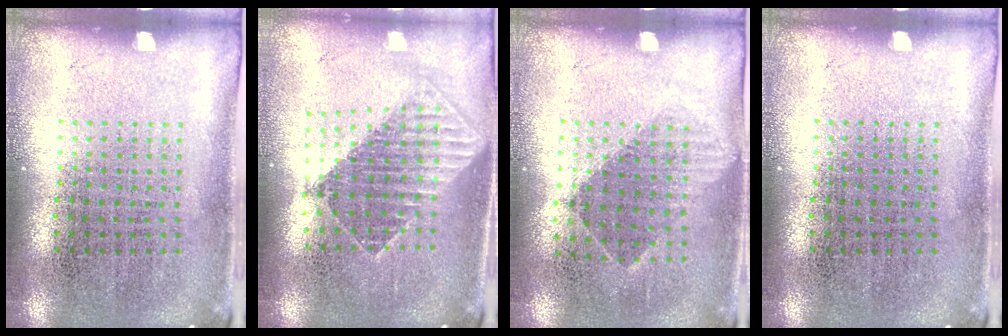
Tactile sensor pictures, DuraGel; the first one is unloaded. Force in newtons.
{"total": 1.7, "press": 1.4, "slide": 1.1}
{"total": 1.0, "press": 0.7, "slide": 0.6}
{"total": 0.0}